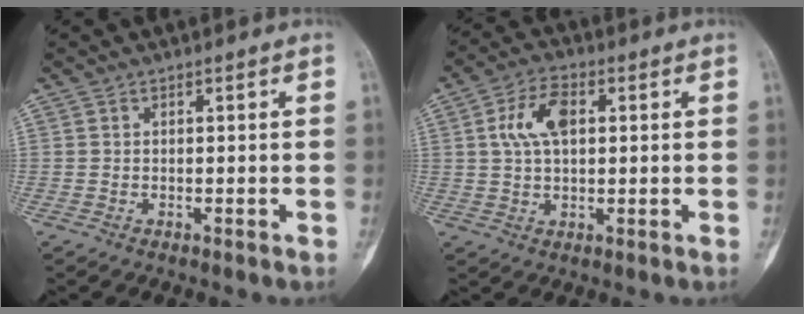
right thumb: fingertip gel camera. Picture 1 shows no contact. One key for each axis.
{"total": 8.0, "fx": 1.8, "fy": 4.6, "fz": 6.3, "tx": -0.118, "ty": 0.009, "tz": 0.031}